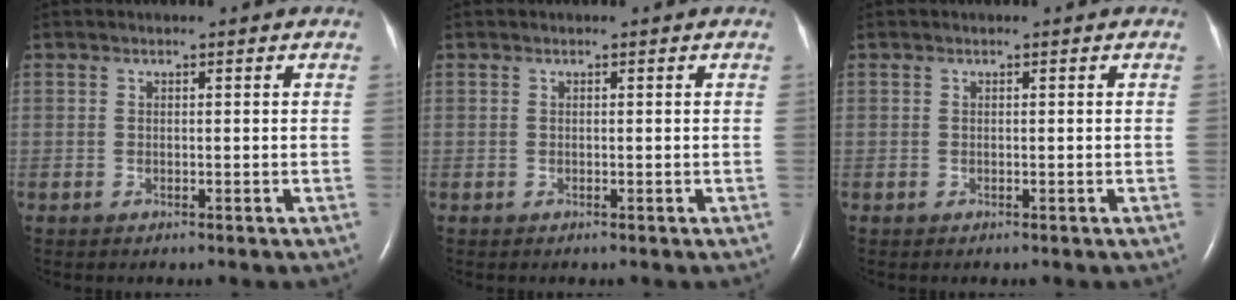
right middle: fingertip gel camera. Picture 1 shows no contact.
{"total": 0.0}
{"total": 0.0}